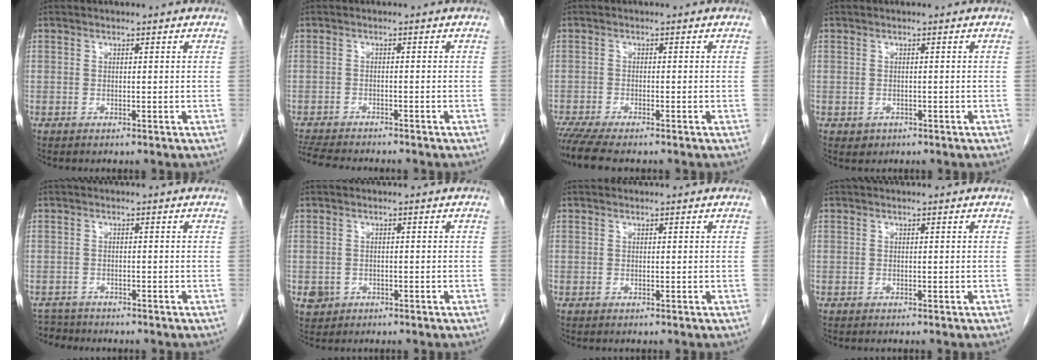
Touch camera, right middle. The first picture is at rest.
{"total": 7.7, "force": [-7.1, 0.9, 2.9], "torque": [-0.050, -0.013, -0.114]}
{"total": 5.3, "force": [-4.5, 0.3, 2.8], "torque": [-0.047, -0.015, -0.076]}
{"total": 1.1, "force": [-0.4, 1.0, 0.2], "torque": [-0.004, 0.003, 0.001]}
{"total": 3.1, "force": [-2.9, 0.8, -0.6], "torque": [0.008, -0.008, -0.050]}
{"total": 2.8, "force": [-1.1, 2.6, 0.4], "torque": [-0.004, 0.005, -0.014]}
{"total": 0.0}
{"total": 0.0}